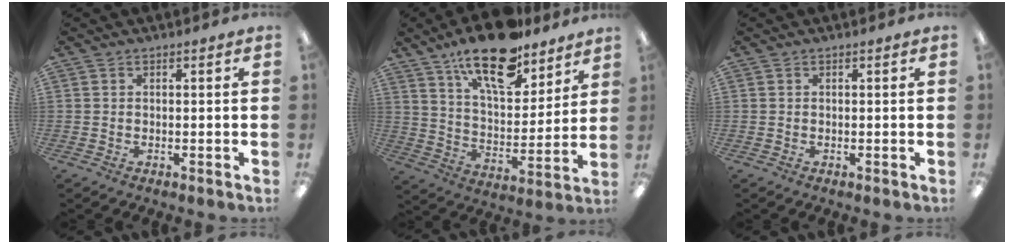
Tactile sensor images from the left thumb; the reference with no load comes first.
{"total": 19.2, "force": [14.3, 7.4, 10.4], "torque": [-0.177, -0.079, 0.245]}
{"total": 0.0}